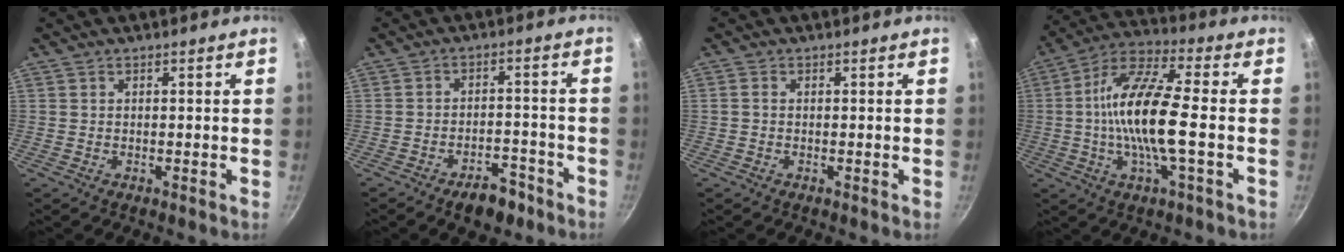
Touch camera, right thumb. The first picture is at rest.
{"total": 7.1, "force": [-4.8, 3.5, 3.9], "torque": [-0.038, 0.040, -0.063]}
{"total": 0.9, "force": [-0.1, 0.7, 0.6], "torque": [-0.011, 0.004, -0.003]}
{"total": 15.9, "force": [-1.3, 4.2, 15.3], "torque": [-0.295, 0.028, -0.041]}